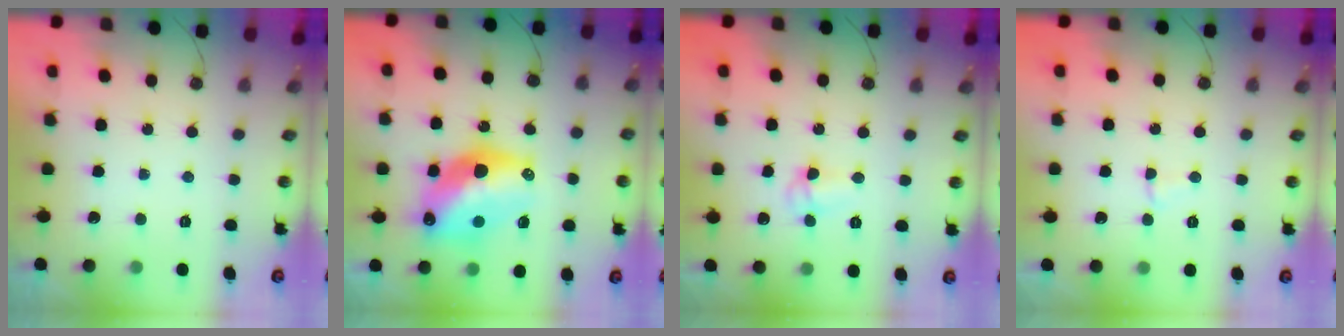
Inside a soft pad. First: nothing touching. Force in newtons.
{"total": 17.1, "press": 17.0, "slide": 1.4}
{"total": 4.0, "press": 3.9, "slide": 1.0}
{"total": 2.5, "press": 2.5, "slide": 0.5}